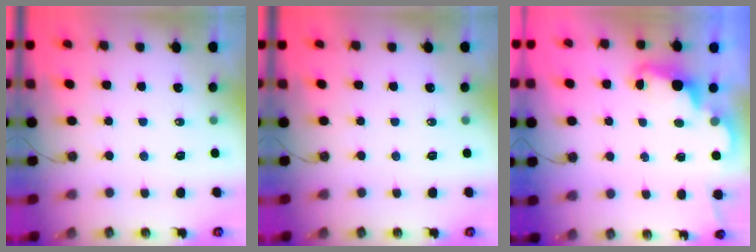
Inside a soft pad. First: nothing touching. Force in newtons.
{"total": 0.0}
{"total": 2.5, "press": 2.4, "slide": 0.6}